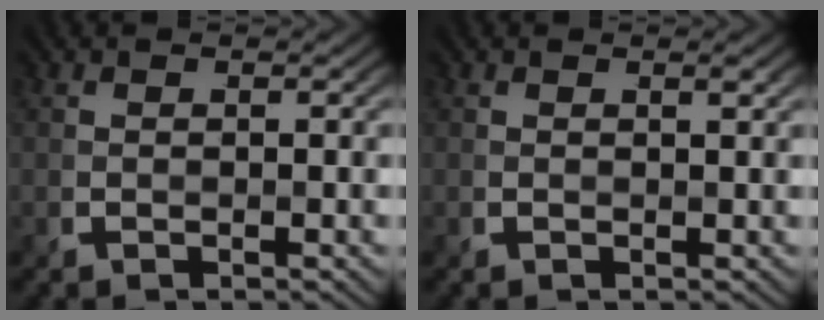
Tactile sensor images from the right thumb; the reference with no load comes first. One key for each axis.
{"total": 0.7, "fx": 0.4, "fy": 0.1, "fz": 0.5, "tx": -0.009, "ty": 0.000, "tz": 0.006}